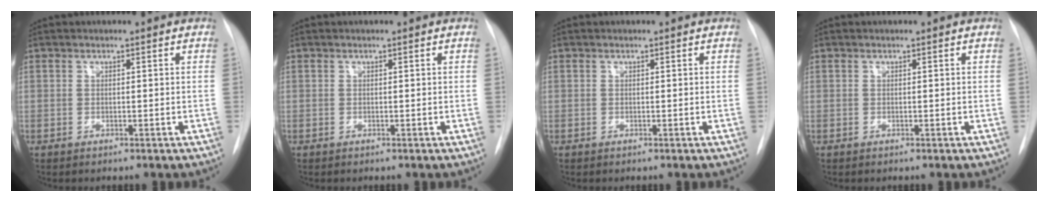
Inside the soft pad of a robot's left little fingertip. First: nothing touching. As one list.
[{"total": 0.0}, {"total": 0.0}, {"total": 0.0}]